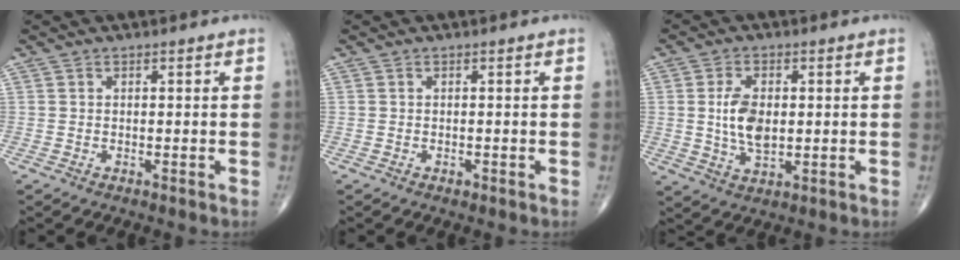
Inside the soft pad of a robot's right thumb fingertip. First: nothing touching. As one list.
[{"total": 0.5, "force": [-0.3, 0.3, 0.3], "torque": [-0.002, 0.001, -0.005]}, {"total": 7.7, "force": [0.5, 4.3, 6.4], "torque": [-0.118, -0.007, 0.013]}]